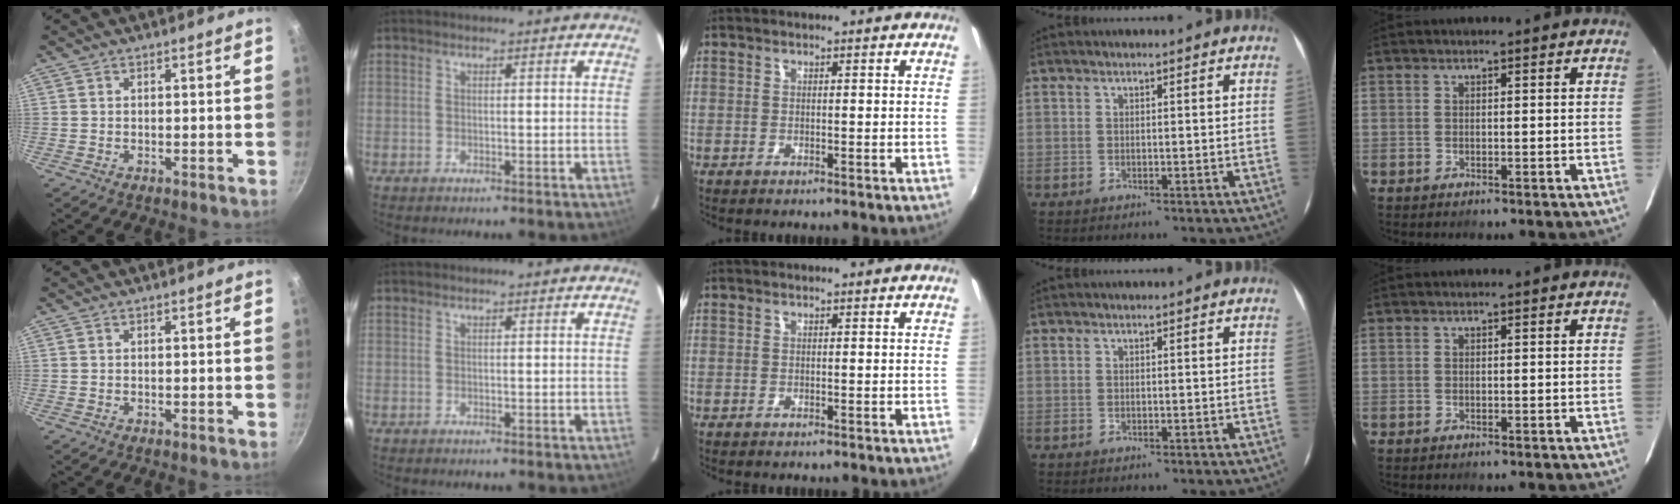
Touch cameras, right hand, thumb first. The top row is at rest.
{}